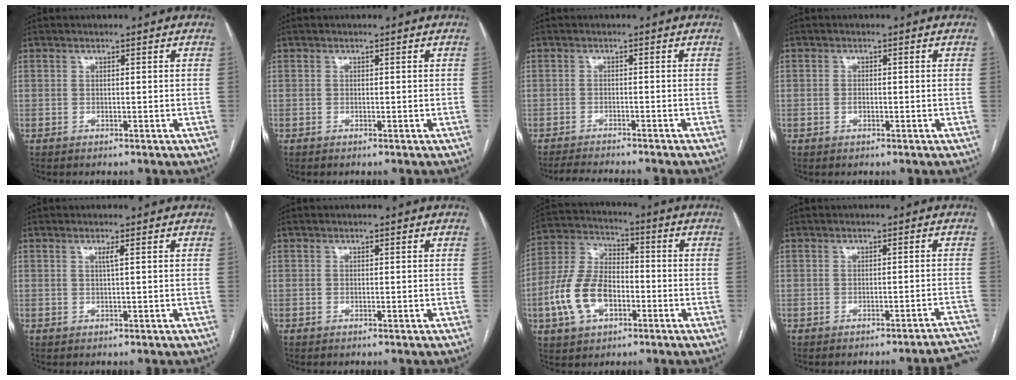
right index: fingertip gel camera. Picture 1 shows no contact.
{"total": 0.0}
{"total": 7.7, "force": [-7.1, 0.6, 3.1], "torque": [-0.041, -0.010, -0.102]}
{"total": 1.0, "force": [-0.4, 0.6, 0.7], "torque": [-0.016, 0.001, -0.006]}
{"total": 0.9, "force": [0.3, -0.3, 0.8], "torque": [-0.020, -0.002, 0.008]}
{"total": 0.0}
{"total": 12.4, "force": [-3.9, 7.2, 9.3], "torque": [-0.216, 0.019, -0.071]}
{"total": 6.0, "force": [-5.9, -0.1, 1.1], "torque": [0.012, 0.009, -0.064]}